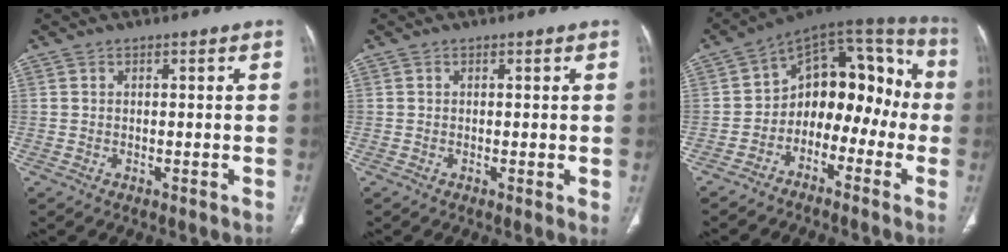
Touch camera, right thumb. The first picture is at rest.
{"total": 1.4, "force": [0.1, 0.3, 1.4], "torque": [-0.026, -0.006, 0.000]}
{"total": 15.7, "force": [-3.6, 10.6, 10.9], "torque": [-0.100, 0.088, -0.069]}